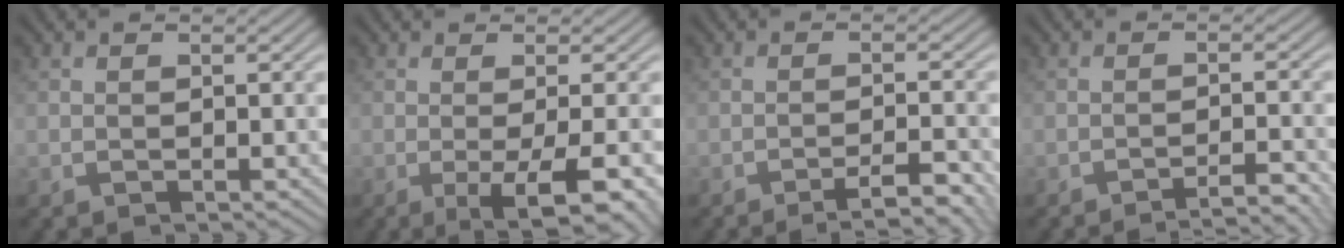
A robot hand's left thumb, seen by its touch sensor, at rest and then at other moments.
{"total": 8.0, "force": [-2.8, 1.9, 7.3], "torque": [-0.095, 0.004, -0.028]}
{"total": 5.6, "force": [-3.8, 0.9, 4.0], "torque": [-0.057, 0.015, -0.059]}
{"total": 4.5, "force": [-3.6, 0.4, 2.8], "torque": [-0.037, 0.019, -0.063]}